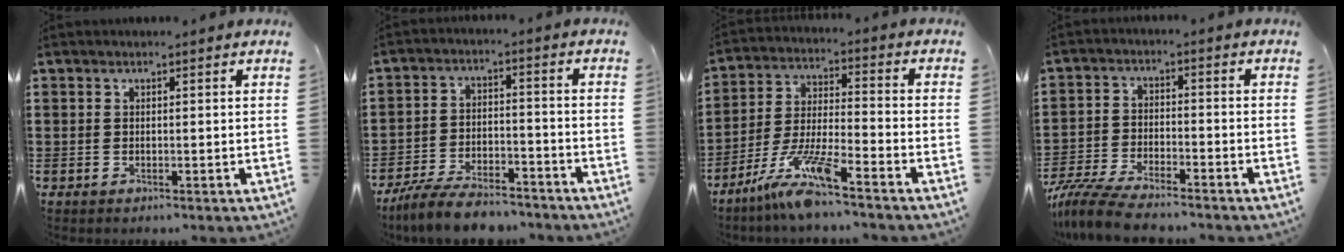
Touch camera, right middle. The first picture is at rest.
{"total": 7.5, "force": [-6.8, 1.6, 2.8], "torque": [-0.055, 0.011, -0.130]}
{"total": 9.8, "force": [-7.5, 0.6, 6.2], "torque": [-0.133, -0.008, -0.149]}
{"total": 6.6, "force": [-6.1, 0.8, 2.4], "torque": [-0.068, -0.007, -0.124]}